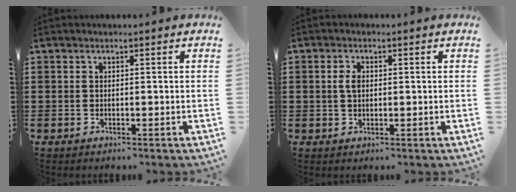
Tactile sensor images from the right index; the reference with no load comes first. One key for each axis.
{"total": 2.2, "fx": 0.4, "fy": 1.3, "fz": 1.8, "tx": -0.038, "ty": 0.007, "tz": 0.006}